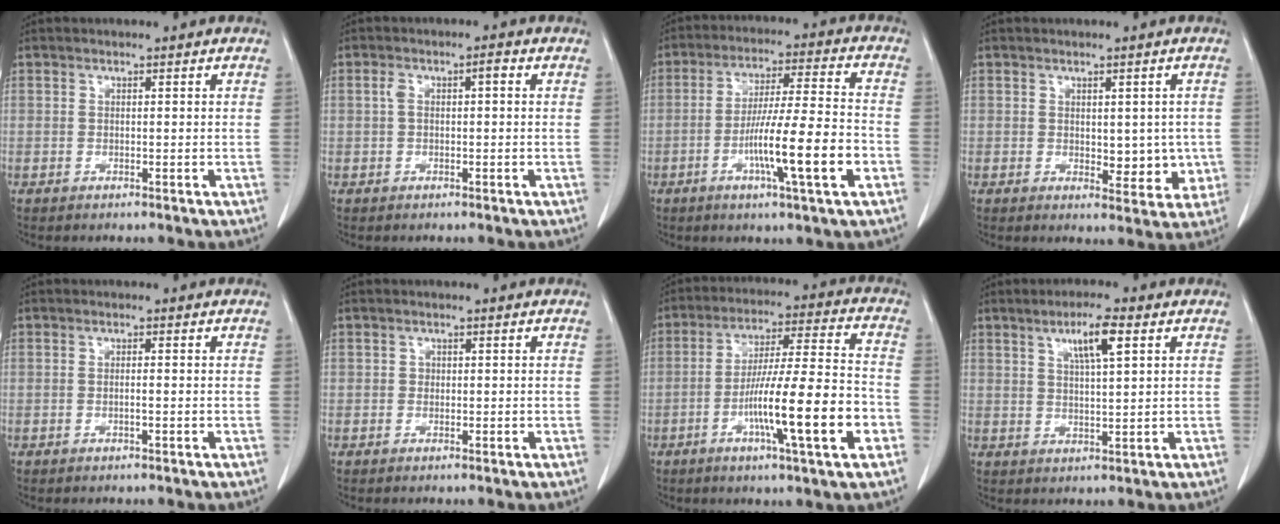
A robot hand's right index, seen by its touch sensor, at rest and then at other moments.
{"total": 2.8, "force": [0.5, 1.1, 2.6], "torque": [-0.053, 0.021, 0.009]}
{"total": 13.3, "force": [-4.4, 0.1, 12.6], "torque": [-0.215, -0.006, -0.076]}
{"total": 5.3, "force": [-0.2, 3.0, 4.3], "torque": [-0.040, -0.006, 0.007]}
{"total": 0.8, "force": [-0.2, 0.0, 0.8], "torque": [-0.016, 0.001, -0.002]}
{"total": 0.6, "force": [0.0, 0.6, 0.2], "torque": [0.002, 0.003, 0.001]}
{"total": 16.1, "force": [-5.3, 0.5, 15.2], "torque": [-0.260, -0.005, -0.087]}
{"total": 5.7, "force": [2.7, 0.5, 5.0], "torque": [-0.089, 0.004, 0.047]}